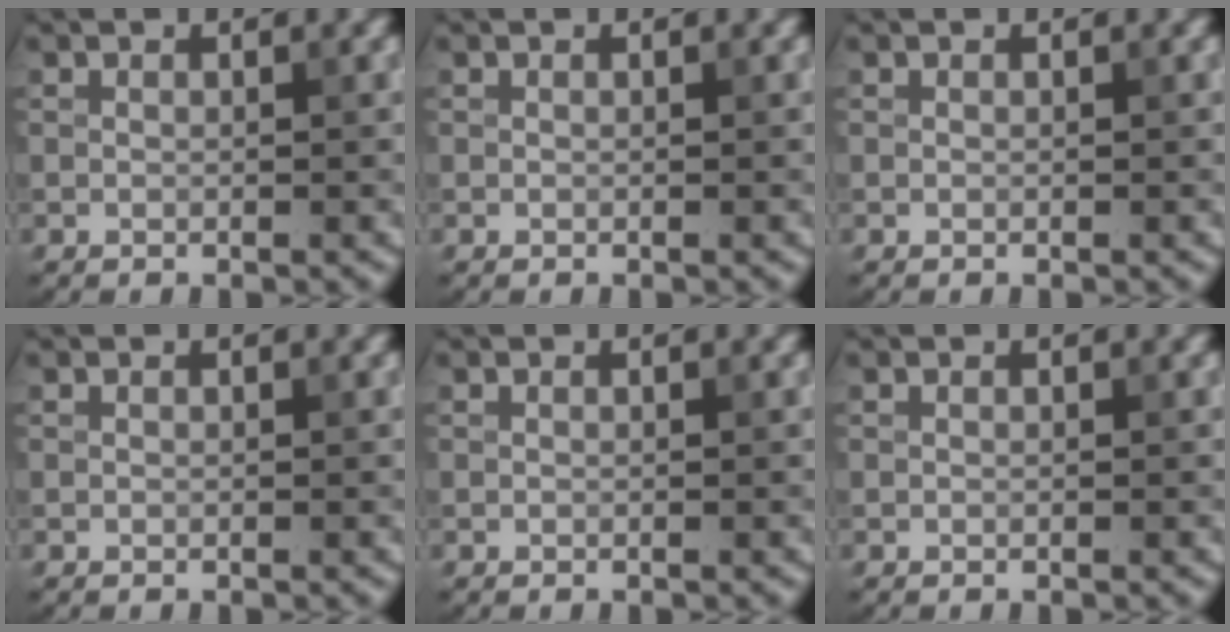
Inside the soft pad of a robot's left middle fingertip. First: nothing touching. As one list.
[{"total": 0.0}, {"total": 0.0}, {"total": 0.0}, {"total": 0.0}, {"total": 0.0}]